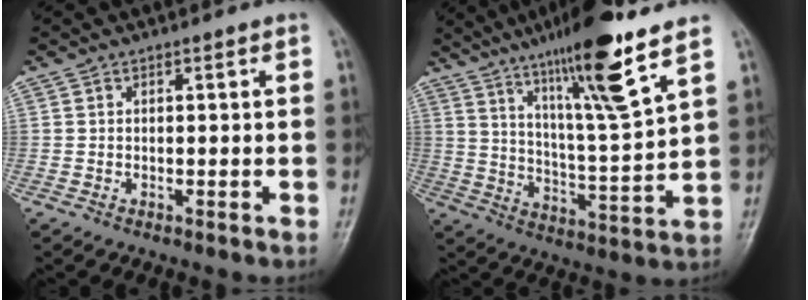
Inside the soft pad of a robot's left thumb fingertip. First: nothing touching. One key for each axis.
{"total": 17.3, "fx": 10.9, "fy": 1.1, "fz": 13.4, "tx": -0.220, "ty": -0.055, "tz": 0.186}